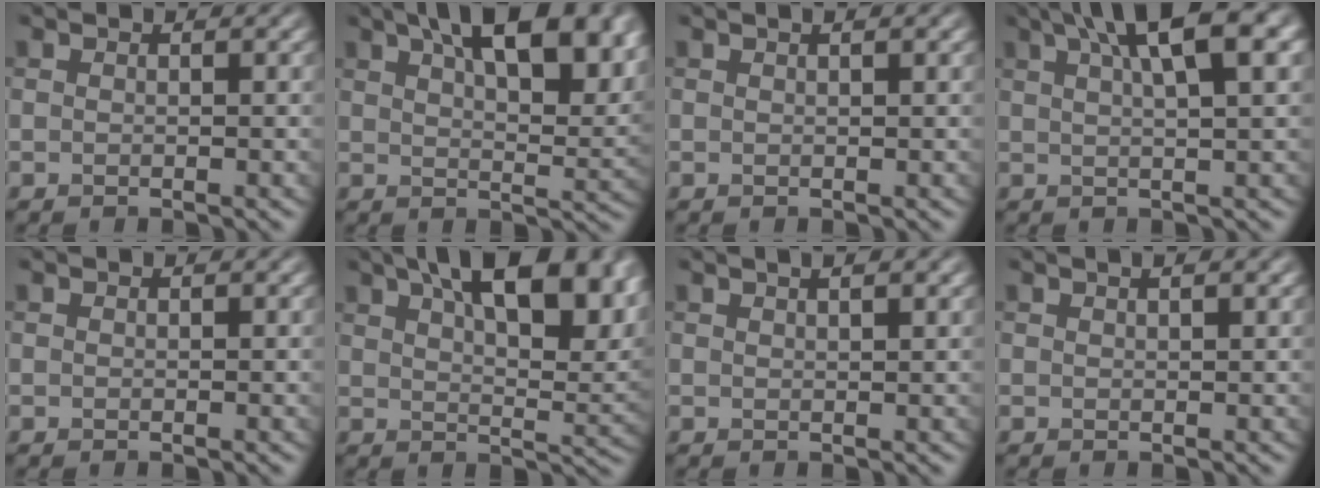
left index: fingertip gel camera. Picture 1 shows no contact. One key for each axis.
{"total": 12.5, "fx": 6.6, "fy": 5.2, "fz": 9.3, "tx": -0.105, "ty": 0.019, "tz": 0.095}
{"total": 0.9, "fx": 0.7, "fy": 0.2, "fz": 0.6, "tx": -0.002, "ty": -0.001, "tz": 0.007}
{"total": 9.2, "fx": 4.6, "fy": 2.5, "fz": 7.6, "tx": -0.078, "ty": 0.033, "tz": 0.061}
{"total": 0.0}
{"total": 14.1, "fx": 7.5, "fy": 5.8, "fz": 10.5, "tx": -0.120, "ty": 0.022, "tz": 0.111}
{"total": 2.8, "fx": 1.8, "fy": 1.1, "fz": 1.8, "tx": 0.000, "ty": 0.011, "tz": 0.005}
{"total": 1.9, "fx": 1.2, "fy": 0.7, "fz": 1.3, "tx": 0.002, "ty": 0.002, "tz": 0.002}